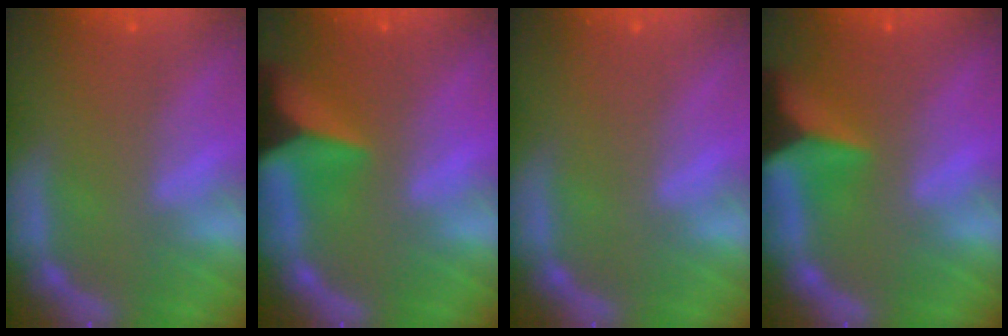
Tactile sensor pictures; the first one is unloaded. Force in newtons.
{"total": 8.4}
{"total": 0.0}
{"total": 7.5}